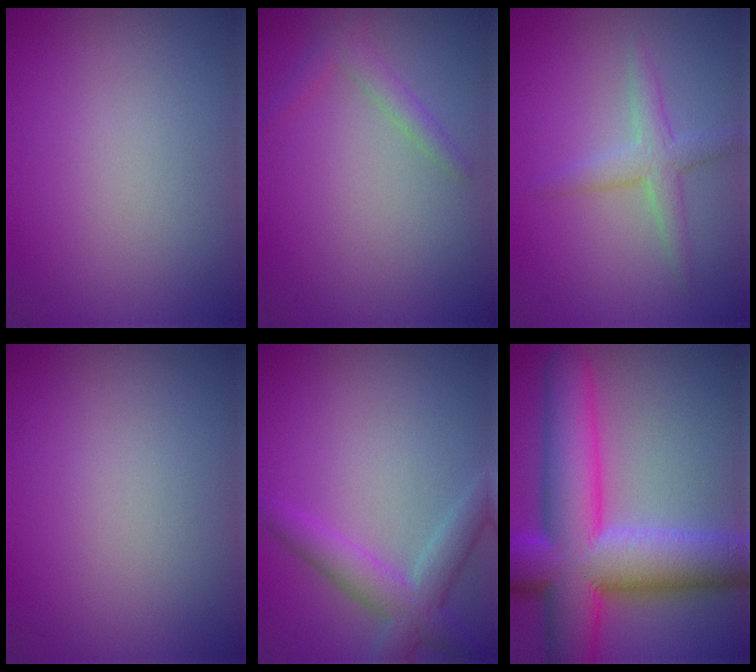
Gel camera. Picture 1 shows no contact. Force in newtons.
{"total": 1.5, "press": 1.5, "slide": 0.1}
{"total": 2.5, "press": 2.5, "slide": 0.1}
{"total": 0.0}
{"total": 3.8, "press": 3.8, "slide": 0.3}
{"total": 13.6, "press": 13.6, "slide": 0.3}